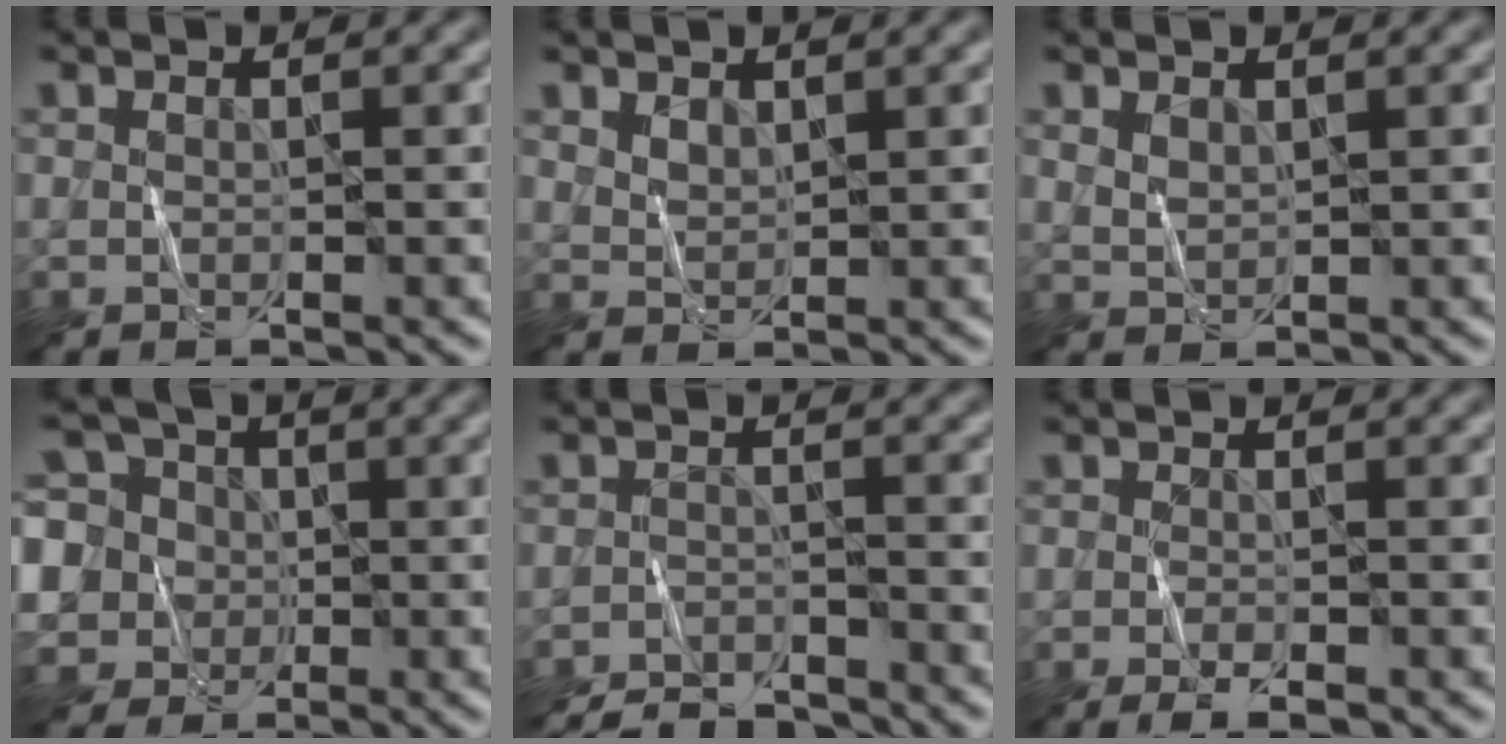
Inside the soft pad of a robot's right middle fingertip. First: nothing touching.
{"total": 1.6, "force": [1.3, 0.7, 0.5], "torque": [-0.012, -0.001, 0.029]}
{"total": 1.3, "force": [1.0, 0.6, 0.5], "torque": [-0.015, -0.001, 0.024]}
{"total": 8.7, "force": [0.4, 8.1, 3.3], "torque": [-0.090, 0.037, -0.036]}
{"total": 5.1, "force": [-4.8, 1.1, 1.2], "torque": [-0.019, -0.008, -0.085]}
{"total": 2.3, "force": [-1.3, 0.9, 1.7], "torque": [-0.029, -0.002, -0.021]}